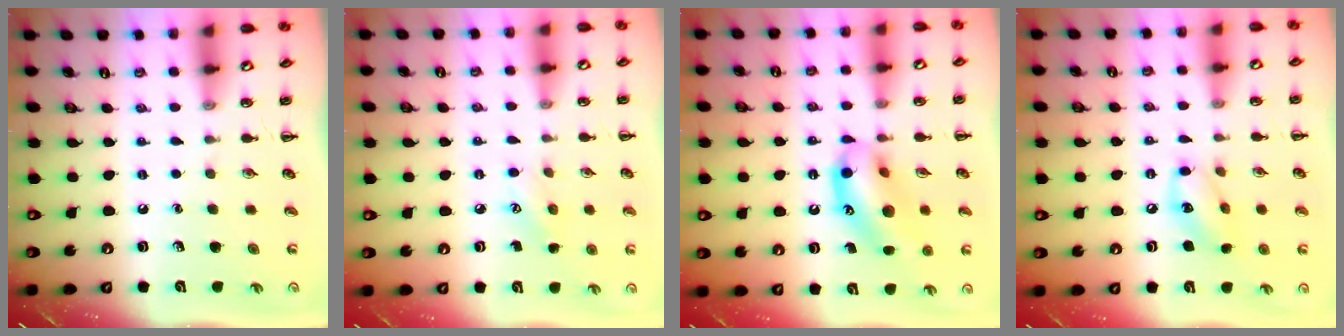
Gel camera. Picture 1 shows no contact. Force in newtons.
{"total": 5.9, "press": 5.7, "slide": 1.6}
{"total": 15.4, "press": 15.1, "slide": 2.6}
{"total": 10.8, "press": 10.7, "slide": 1.7}